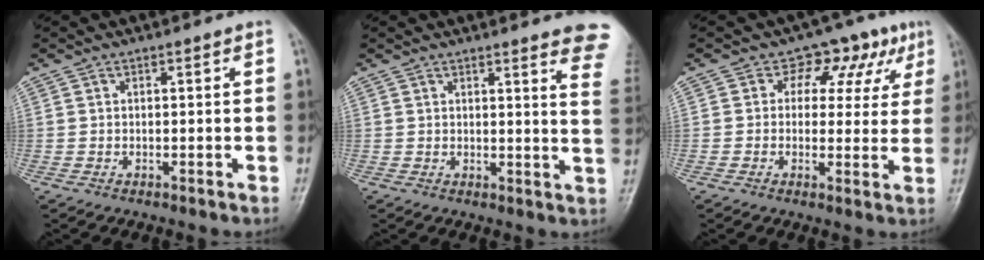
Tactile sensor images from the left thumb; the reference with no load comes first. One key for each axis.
{"total": 11.2, "fx": 9.6, "fy": 1.3, "fz": 5.7, "tx": -0.036, "ty": -0.063, "tz": 0.083}
{"total": 9.3, "fx": 4.2, "fy": 6.7, "fz": 4.9, "tx": -0.005, "ty": -0.003, "tz": 0.045}